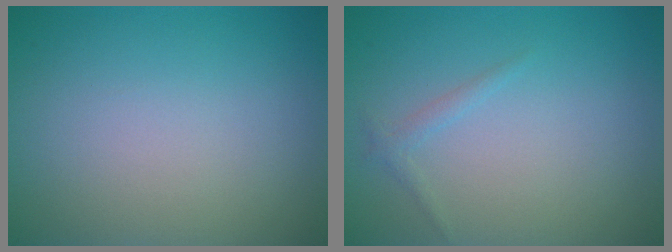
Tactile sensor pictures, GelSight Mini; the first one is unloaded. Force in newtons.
{"total": 0.9, "press": 0.9, "slide": 0.1}